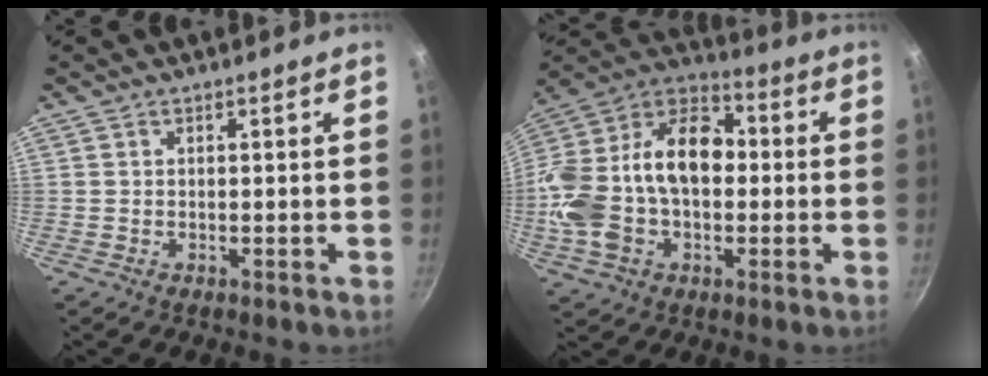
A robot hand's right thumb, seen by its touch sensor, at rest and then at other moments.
{"total": 26.0, "force": [-1.1, 17.5, 19.2], "torque": [-0.356, 0.059, -0.033]}